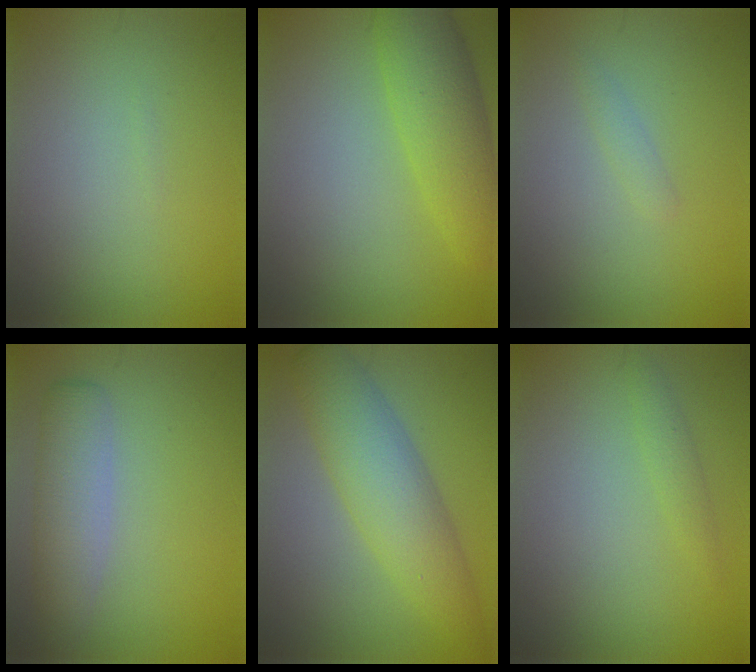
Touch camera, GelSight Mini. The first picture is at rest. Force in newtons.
{"total": 5.3, "press": 5.3, "slide": 0.4}
{"total": 0.9, "press": 0.9, "slide": 0.0}
{"total": 3.8, "press": 3.8, "slide": 0.1}
{"total": 6.2, "press": 6.2, "slide": 0.1}
{"total": 1.1, "press": 1.1, "slide": 0.1}